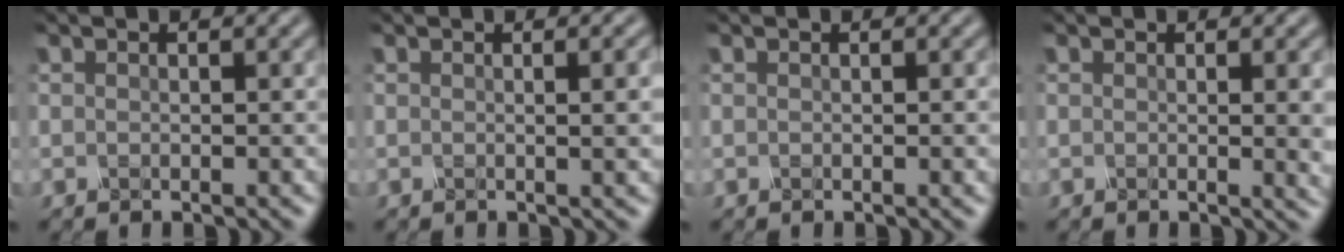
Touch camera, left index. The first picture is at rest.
{"total": 3.5, "force": [0.2, 1.3, 3.3], "torque": [-0.023, 0.009, -0.001]}
{"total": 0.6, "force": [0.0, 0.1, 0.6], "torque": [-0.007, 0.001, 0.000]}
{"total": 3.0, "force": [0.1, 0.9, 2.9], "torque": [-0.026, -0.001, -0.001]}